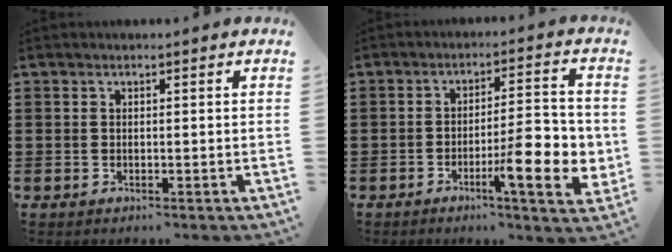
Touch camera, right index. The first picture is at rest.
{"total": 9.5, "force": [-2.8, 2.2, 8.8], "torque": [-0.125, -0.007, -0.045]}